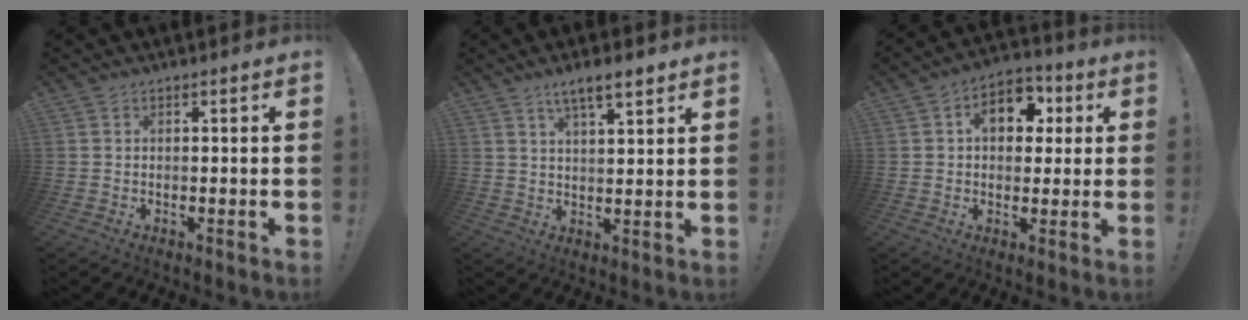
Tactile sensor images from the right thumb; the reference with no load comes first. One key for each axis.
{"total": 7.2, "fx": 5.0, "fy": 1.9, "fz": 4.8, "tx": -0.072, "ty": -0.023, "tz": 0.085}
{"total": 11.0, "fx": 2.7, "fy": 7.8, "fz": 7.2, "tx": -0.105, "ty": 0.008, "tz": 0.049}